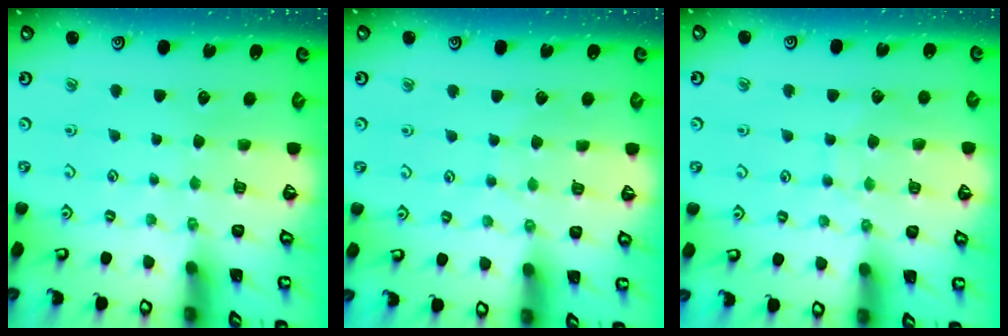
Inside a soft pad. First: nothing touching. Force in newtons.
{"total": 3.1, "press": 3.1, "slide": 0.4}
{"total": 7.7, "press": 7.6, "slide": 0.6}